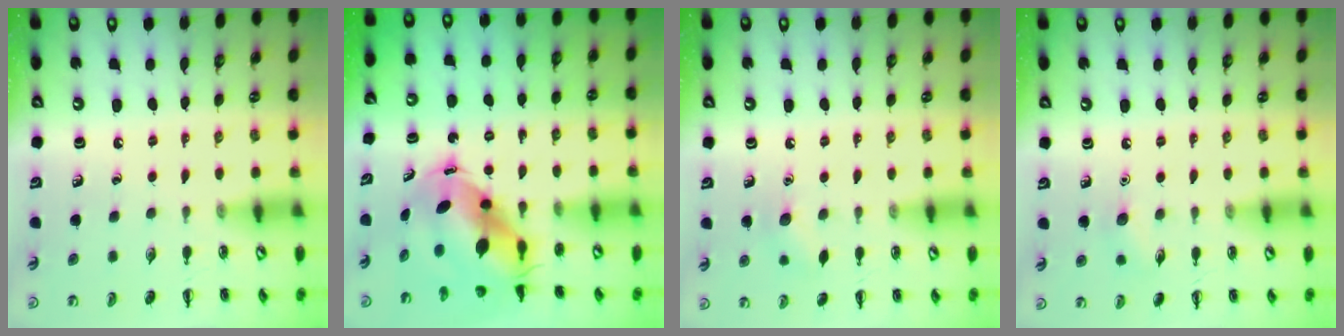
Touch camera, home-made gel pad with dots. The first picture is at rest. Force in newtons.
{"total": 8.1, "press": 7.8, "slide": 2.4}
{"total": 7.4, "press": 7.1, "slide": 1.8}
{"total": 6.0, "press": 5.8, "slide": 1.6}